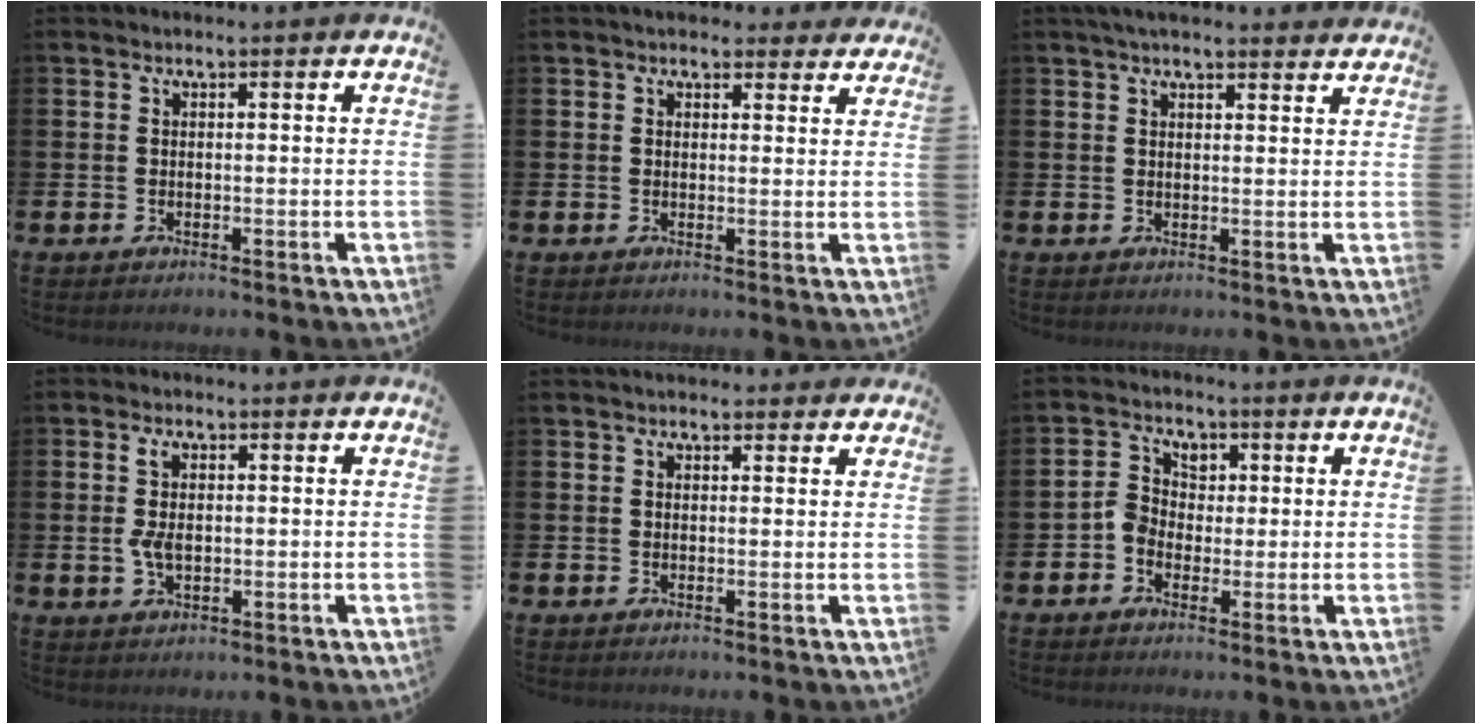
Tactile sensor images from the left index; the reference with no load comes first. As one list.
[{"total": 3.1, "force": [2.8, 1.2, 0.2], "torque": [0.010, -0.015, 0.048]}, {"total": 3.1, "force": [2.9, 0.3, 1.1], "torque": [-0.023, -0.006, 0.051]}, {"total": 3.7, "force": [0.6, 2.2, 3.0], "torque": [-0.053, 0.006, 0.006]}, {"total": 1.7, "force": [1.6, 0.6, 0.2], "torque": [0.005, -0.002, 0.026]}, {"total": 3.7, "force": [-0.3, 3.4, 1.4], "torque": [-0.036, 0.015, -0.010]}]